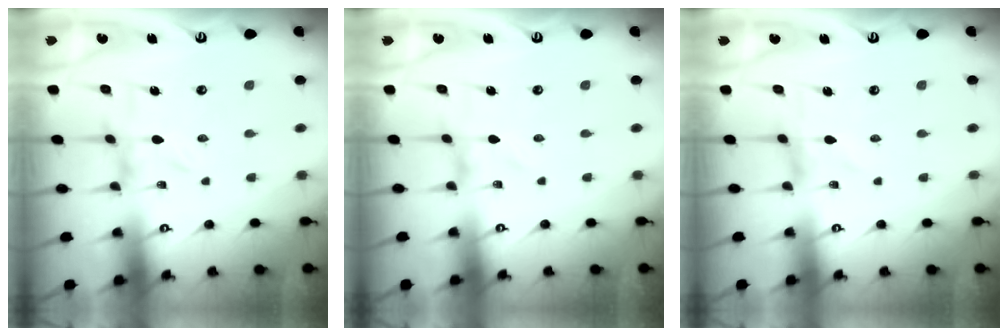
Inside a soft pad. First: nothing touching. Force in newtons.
{"total": 0.0}
{"total": 0.0}